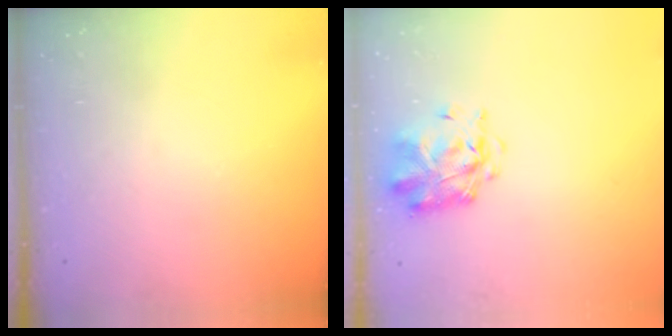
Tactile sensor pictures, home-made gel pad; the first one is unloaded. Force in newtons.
{"total": 3.0, "press": 2.9, "slide": 0.8}